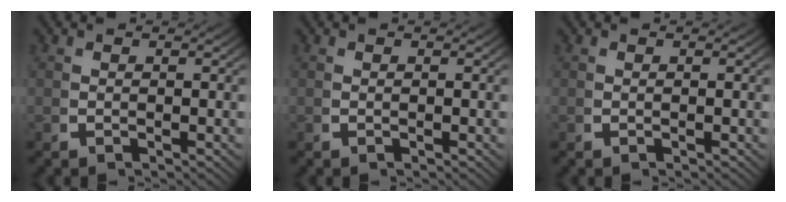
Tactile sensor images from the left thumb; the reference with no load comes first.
{"total": 0.0}
{"total": 0.0}